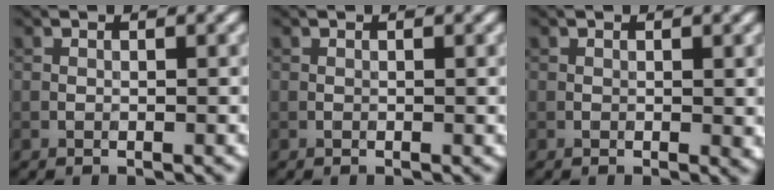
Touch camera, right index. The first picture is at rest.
{"total": 0.0}
{"total": 0.9, "force": [0.3, 0.5, 0.7], "torque": [-0.008, -0.001, 0.006]}